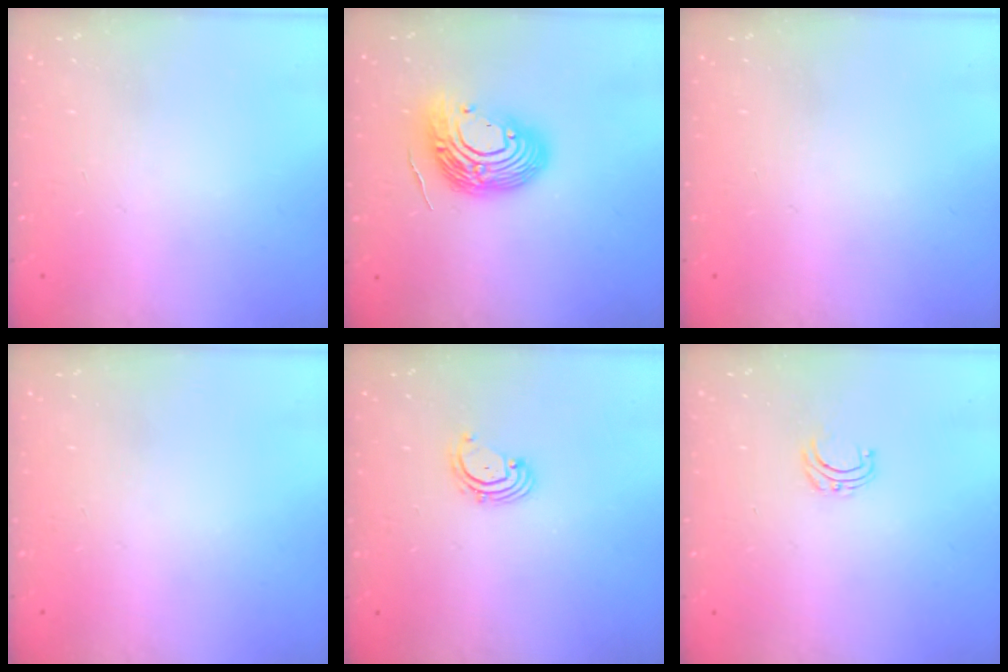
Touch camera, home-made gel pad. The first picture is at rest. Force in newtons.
{"total": 13.7, "press": 13.6, "slide": 1.8}
{"total": 0.0}
{"total": 0.0}
{"total": 2.0, "press": 1.9, "slide": 0.6}
{"total": 4.0, "press": 4.0, "slide": 0.3}